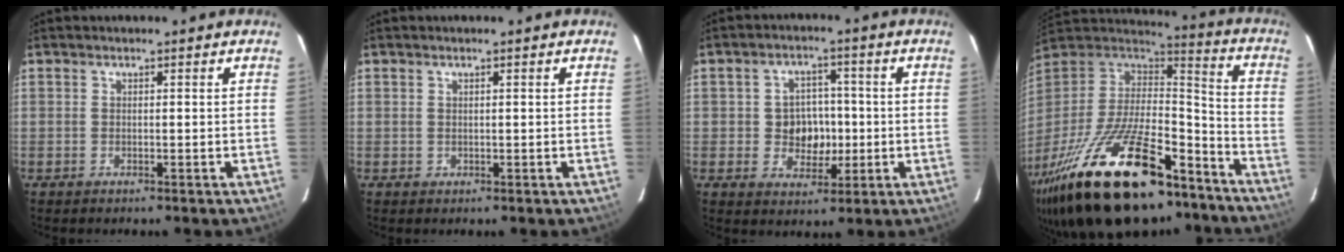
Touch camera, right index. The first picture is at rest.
{"total": 0.6, "force": [0.2, 0.5, 0.1], "torque": [0.003, 0.004, 0.003]}
{"total": 6.9, "force": [-0.6, 6.0, 3.4], "torque": [-0.067, 0.014, 0.001]}
{"total": 35.1, "force": [-23.0, 13.7, 22.8], "torque": [-0.438, -0.036, -0.350]}